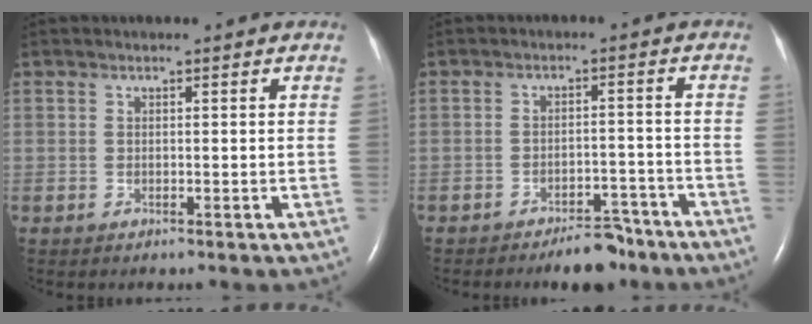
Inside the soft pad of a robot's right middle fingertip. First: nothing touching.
{"total": 6.1, "force": [-5.0, 2.2, 2.6], "torque": [-0.030, 0.006, -0.075]}